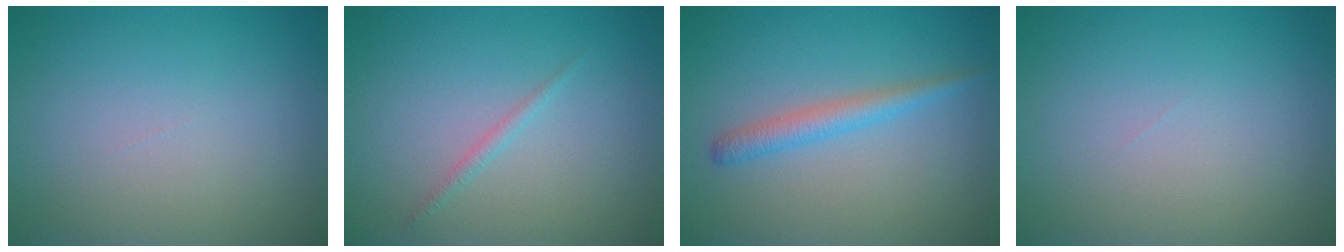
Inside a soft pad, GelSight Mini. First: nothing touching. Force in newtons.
{"total": 0.8, "press": 0.8, "slide": 0.1}
{"total": 2.2, "press": 2.2, "slide": 0.2}
{"total": 0.0}